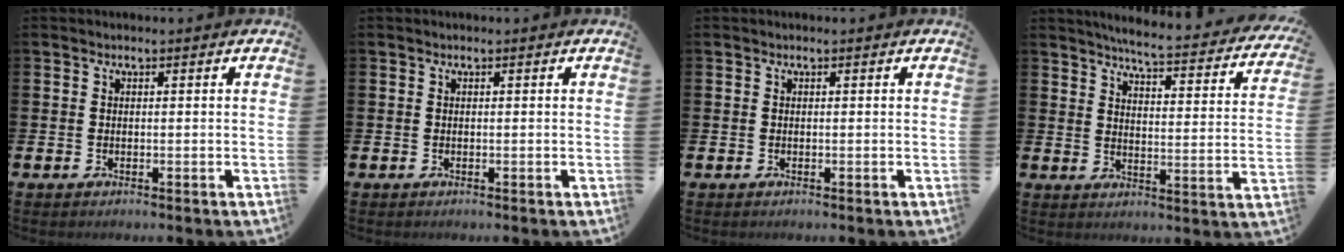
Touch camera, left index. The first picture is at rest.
{"total": 0.0}
{"total": 0.0}
{"total": 5.5, "force": [5.1, 0.2, 1.9], "torque": [-0.047, -0.044, 0.082]}